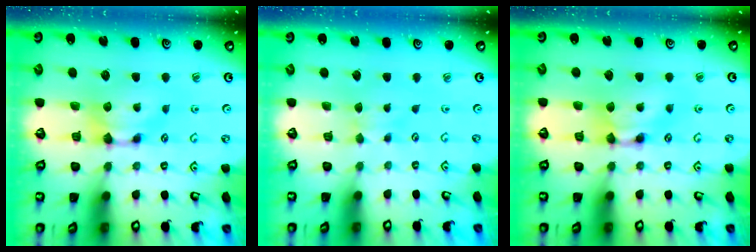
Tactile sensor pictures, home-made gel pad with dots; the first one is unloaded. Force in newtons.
{"total": 2.9, "press": 2.9, "slide": 0.4}
{"total": 1.5, "press": 1.5, "slide": 0.1}